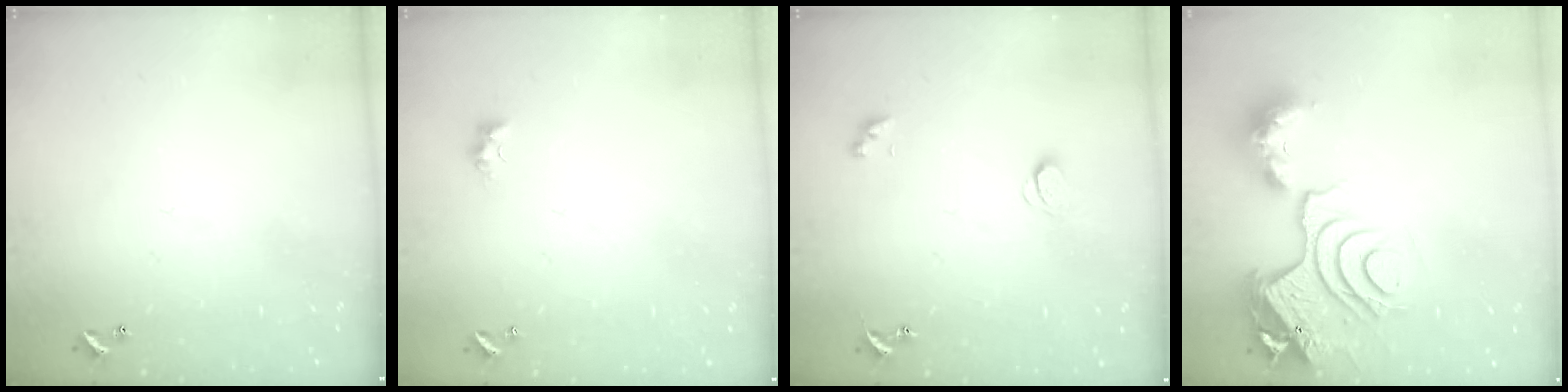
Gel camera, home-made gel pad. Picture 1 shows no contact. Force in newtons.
{"total": 2.7, "press": 2.6, "slide": 0.6}
{"total": 1.7, "press": 1.7, "slide": 0.3}
{"total": 14.1, "press": 14.0, "slide": 1.8}